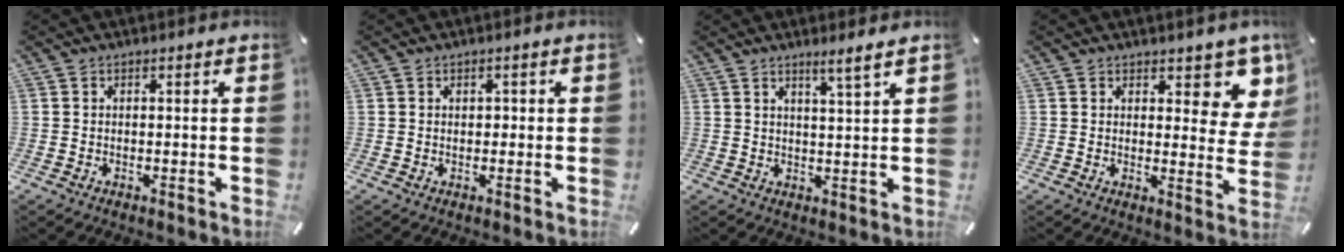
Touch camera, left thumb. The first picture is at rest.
{"total": 1.1, "force": [0.1, 1.0, 0.6], "torque": [-0.005, 0.002, -0.002]}
{"total": 3.6, "force": [2.9, -0.5, 2.1], "torque": [-0.048, -0.014, 0.051]}
{"total": 8.4, "force": [6.1, 4.0, 4.1], "torque": [-0.026, -0.053, 0.103]}